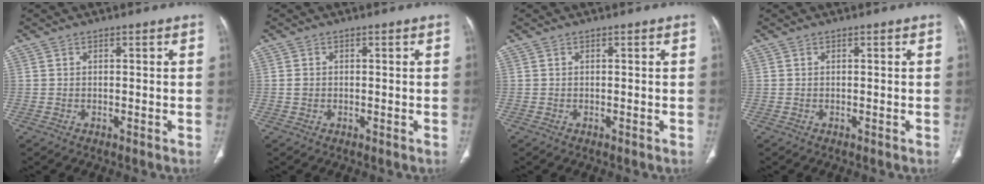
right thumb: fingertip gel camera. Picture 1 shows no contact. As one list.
[{"total": 1.1, "force": [0.0, 1.0, 0.6], "torque": [-0.008, 0.002, 0.002]}, {"total": 0.0}, {"total": 0.0}]